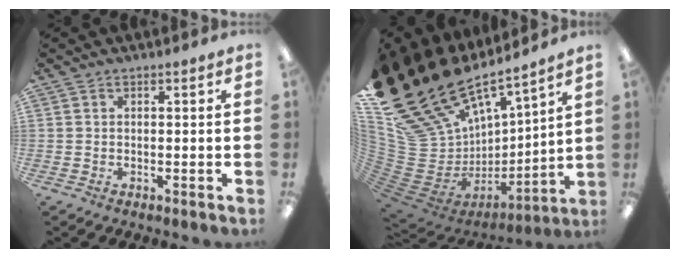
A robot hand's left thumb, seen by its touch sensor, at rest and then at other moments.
{"total": 26.7, "force": [19.3, 13.8, 12.3], "torque": [-0.186, -0.193, 0.416]}